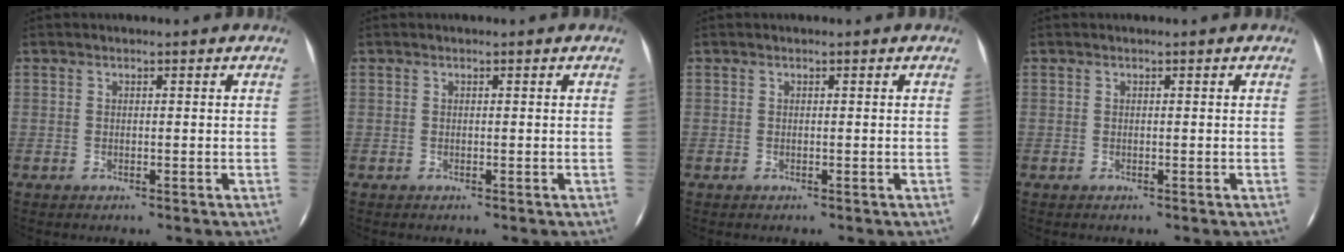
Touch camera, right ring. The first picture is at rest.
{"total": 0.0}
{"total": 0.0}
{"total": 0.0}